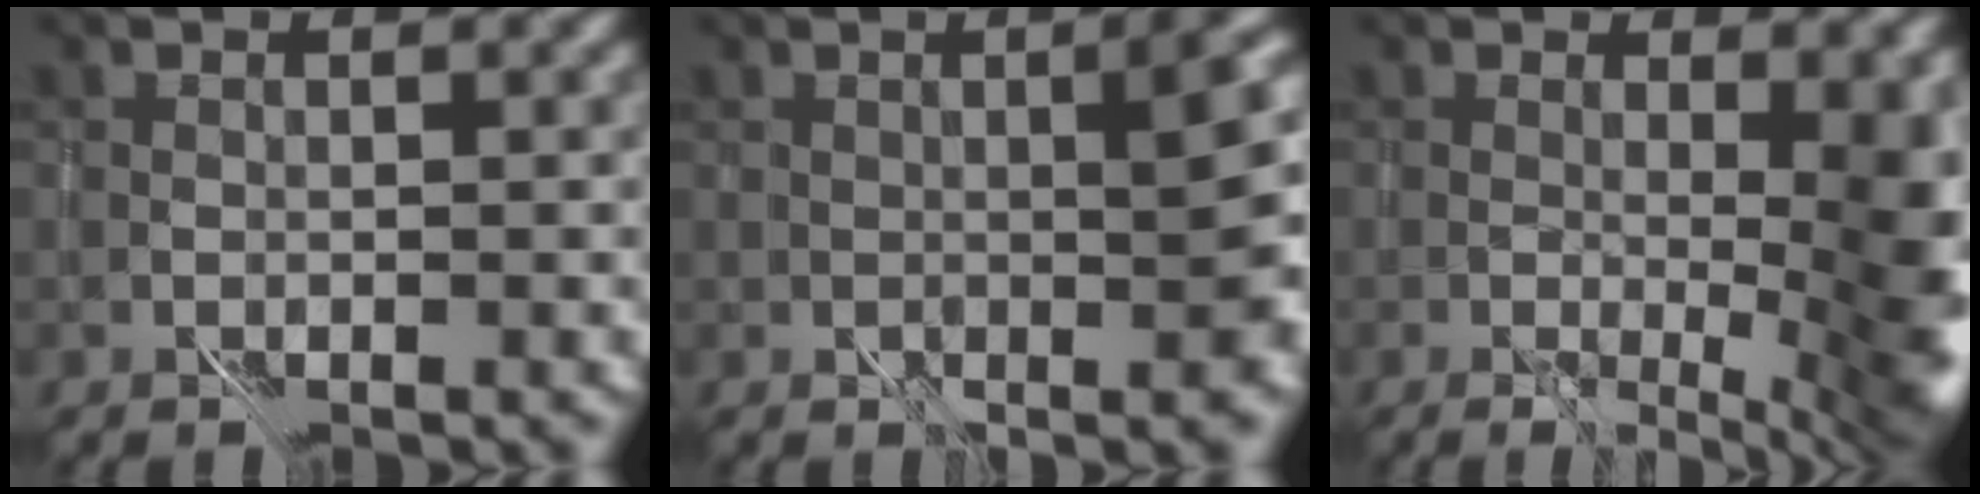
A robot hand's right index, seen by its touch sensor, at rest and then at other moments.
{"total": 5.8, "force": [0.9, 1.2, 5.6], "torque": [-0.061, 0.012, 0.021]}
{"total": 11.5, "force": [0.9, 4.0, 10.8], "torque": [-0.094, 0.009, 0.026]}